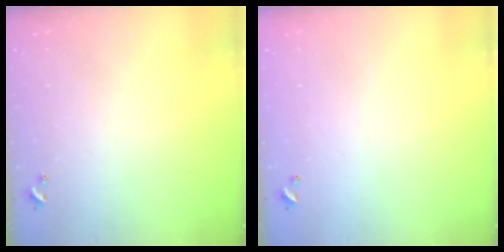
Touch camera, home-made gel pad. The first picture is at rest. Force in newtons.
{"total": 2.9, "press": 2.9, "slide": 0.1}